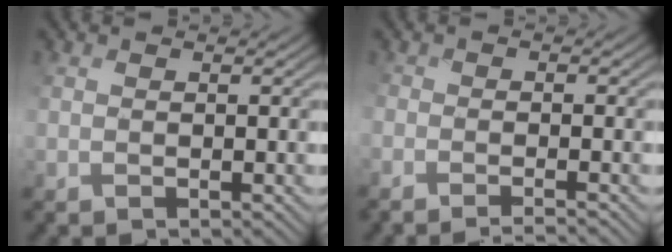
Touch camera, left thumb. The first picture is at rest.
{"total": 3.6, "force": [-2.8, 0.8, 2.2], "torque": [-0.027, -0.005, -0.037]}